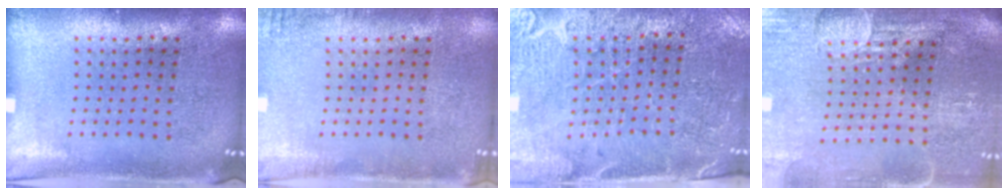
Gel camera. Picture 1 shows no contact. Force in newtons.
{"total": 1.4, "press": 1.4, "slide": 0.1}
{"total": 3.3, "press": 3.2, "slide": 0.9}
{"total": 3.8, "press": 3.6, "slide": 1.4}